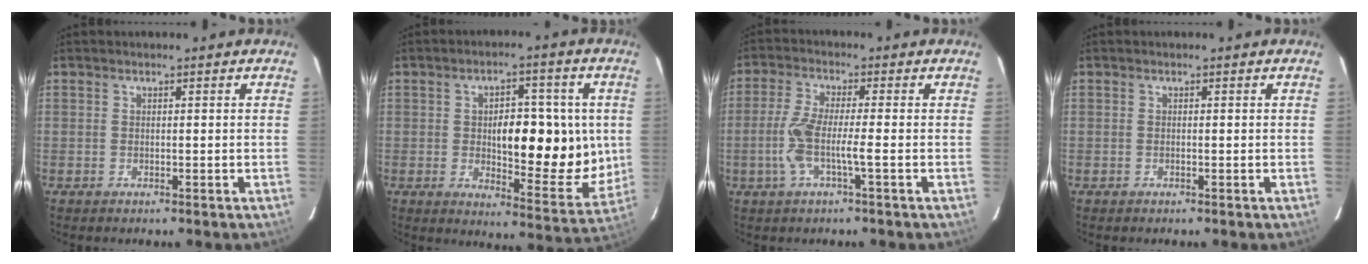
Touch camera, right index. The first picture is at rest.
{"total": 15.0, "force": [0.5, 5.9, 13.8], "torque": [-0.177, 0.002, 0.019]}
{"total": 6.1, "force": [-1.5, 0.2, 5.9], "torque": [-0.129, 0.003, -0.033]}
{"total": 0.0}